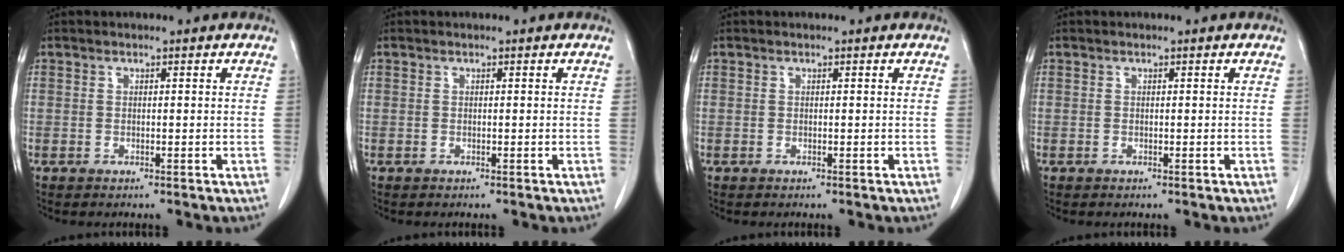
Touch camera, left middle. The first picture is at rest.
{"total": 0.0}
{"total": 0.0}
{"total": 0.0}